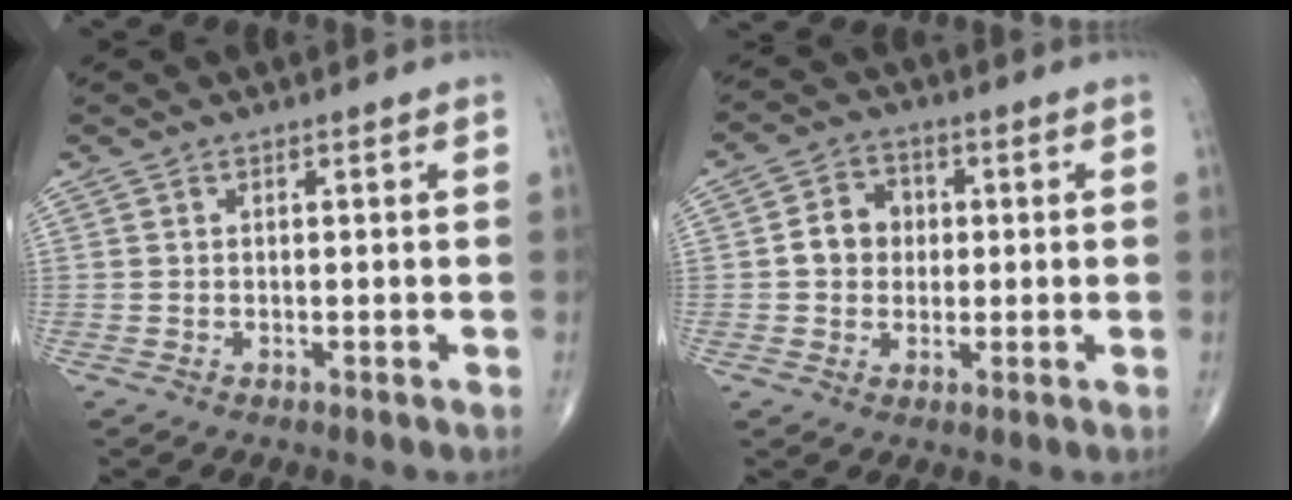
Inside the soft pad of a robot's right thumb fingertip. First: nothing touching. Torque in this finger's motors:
{"motor_torque": [0.94, 0.97, 0.36, -0.23, 0.04]}